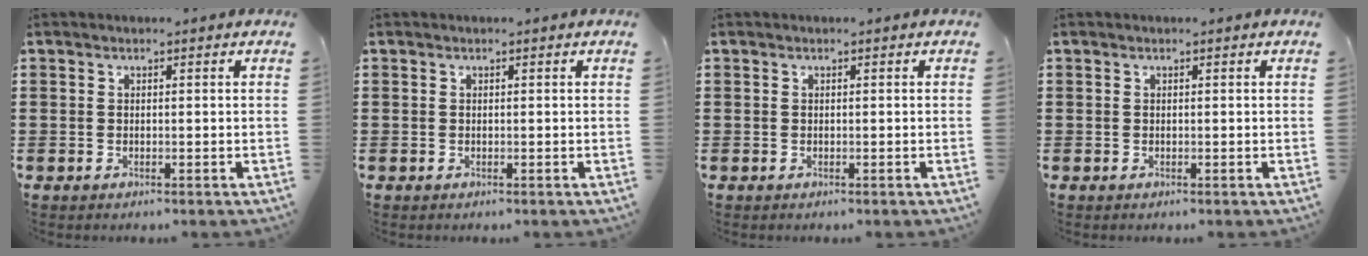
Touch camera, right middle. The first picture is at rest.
{"total": 0.0}
{"total": 0.0}
{"total": 0.0}